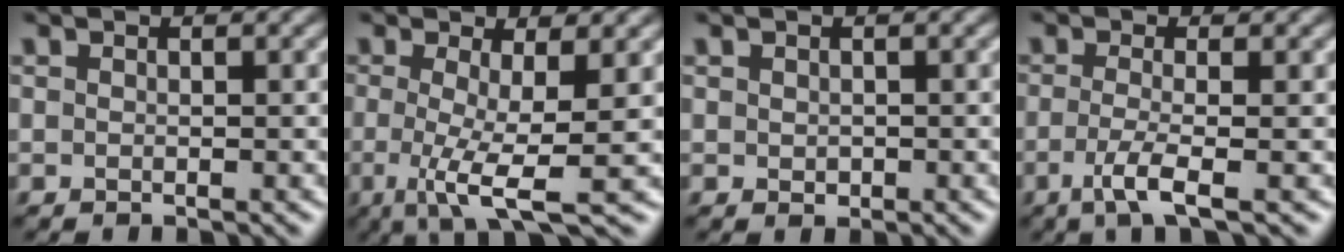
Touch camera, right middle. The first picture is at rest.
{"total": 5.6, "force": [-0.6, 1.1, 5.4], "torque": [-0.092, -0.014, -0.013]}
{"total": 0.6, "force": [0.0, 0.5, 0.3], "torque": [-0.003, -0.003, 0.003]}
{"total": 3.2, "force": [-1.2, 0.7, 2.9], "torque": [-0.057, -0.007, -0.030]}